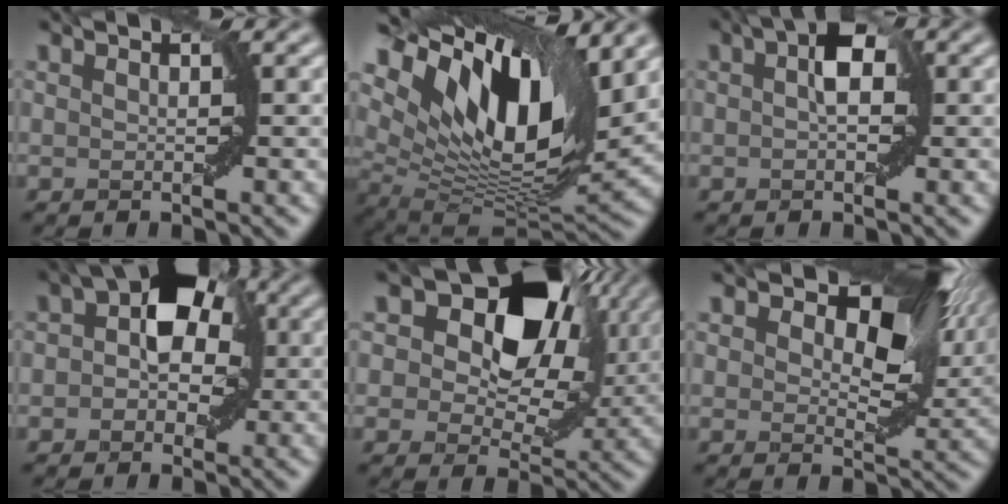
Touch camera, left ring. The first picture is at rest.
{"total": 14.0, "force": [6.5, 6.8, 10.4], "torque": [-0.182, 0.011, 0.117]}
{"total": 3.5, "force": [0.6, 1.8, 3.0], "torque": [-0.042, 0.011, 0.002]}
{"total": 6.3, "force": [0.9, 4.3, 4.5], "torque": [-0.044, 0.018, -0.003]}
{"total": 13.2, "force": [5.3, 8.2, 8.8], "torque": [-0.120, 0.018, 0.065]}
{"total": 10.6, "force": [4.6, 5.5, 7.9], "torque": [-0.100, 0.000, 0.061]}